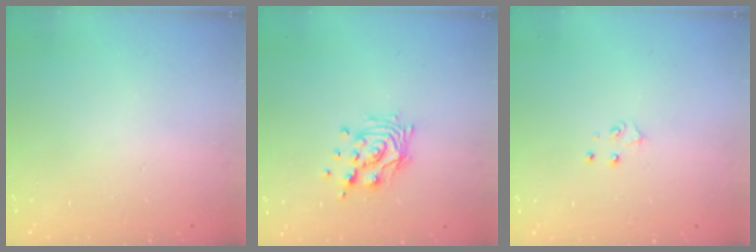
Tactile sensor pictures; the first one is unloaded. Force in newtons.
{"total": 11.1, "press": 11.0, "slide": 0.9}
{"total": 4.2, "press": 4.2, "slide": 0.4}